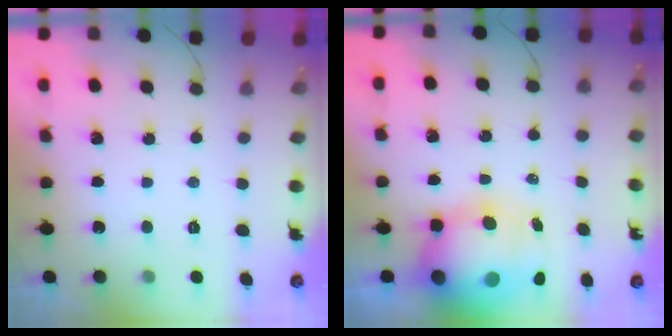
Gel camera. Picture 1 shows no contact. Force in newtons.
{"total": 16.2, "press": 15.7, "slide": 3.8}